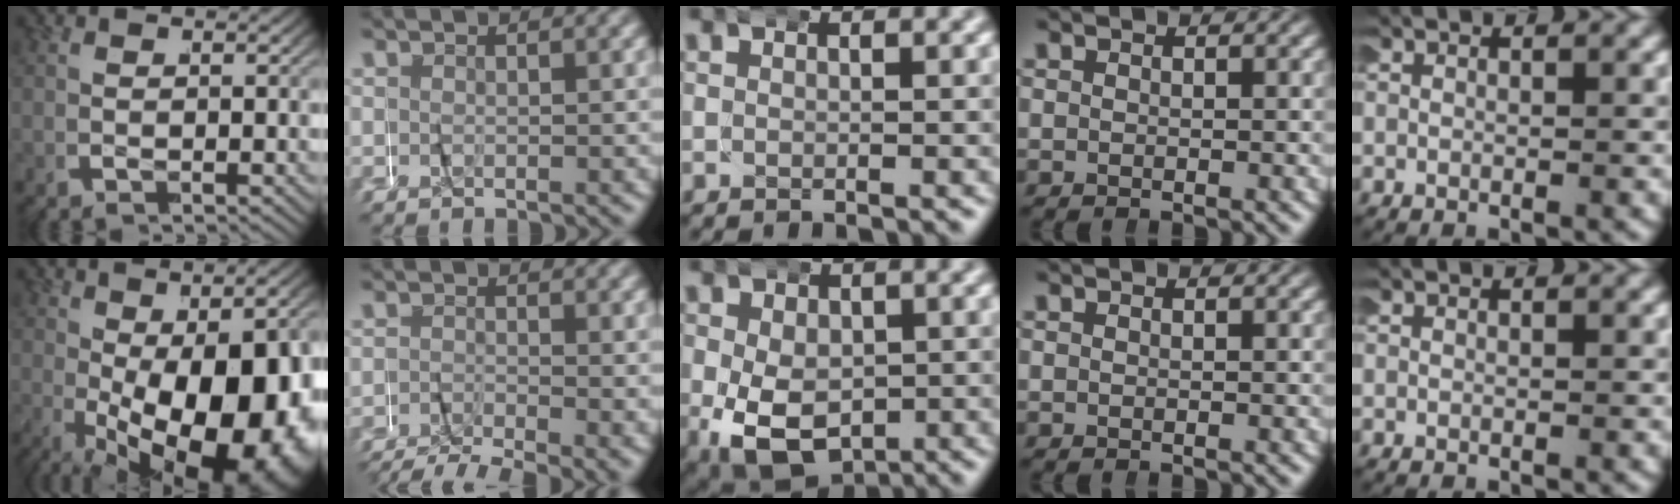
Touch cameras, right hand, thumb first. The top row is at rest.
{"thumb": {"total": 20.3, "force": [-4.7, 11.8, 15.8], "torque": [-0.268, -0.067, -0.038]}, "index": {"total": 4.9, "force": [-4.0, 1.8, 2.3], "torque": [-0.029, -0.015, -0.060]}, "middle": {"total": 11.3, "force": [-4.1, 8.9, 5.8], "torque": [-0.138, -0.067, -0.040]}}